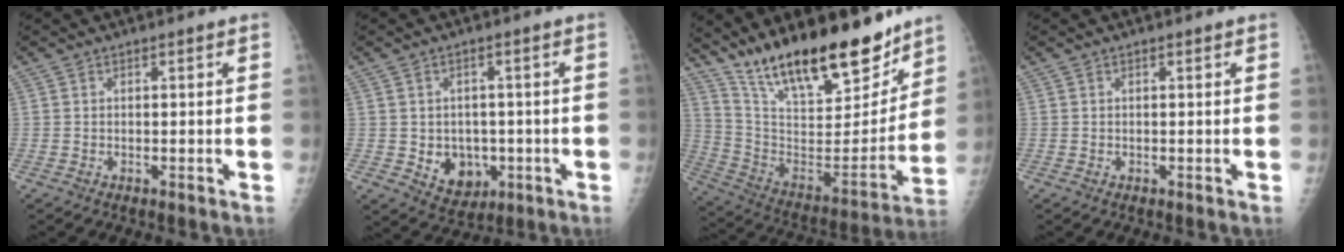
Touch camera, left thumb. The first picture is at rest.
{"total": 7.2, "force": [-1.4, 5.9, 3.9], "torque": [-0.025, 0.001, -0.005]}
{"total": 25.8, "force": [19.3, 8.5, 14.9], "torque": [-0.207, -0.090, 0.328]}
{"total": 0.0}